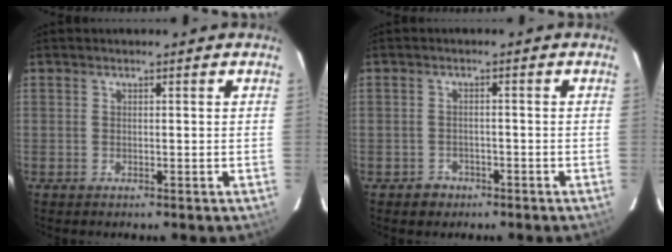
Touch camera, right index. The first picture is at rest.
{"total": 2.9, "force": [-1.8, 2.2, 0.3], "torque": [-0.014, 0.005, -0.023]}